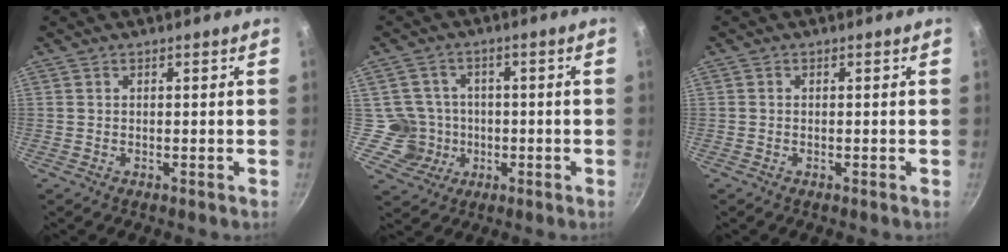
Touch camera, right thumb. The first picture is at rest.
{"total": 6.7, "force": [-1.0, 6.6, 0.6], "torque": [0.021, 0.021, -0.016]}
{"total": 0.0}